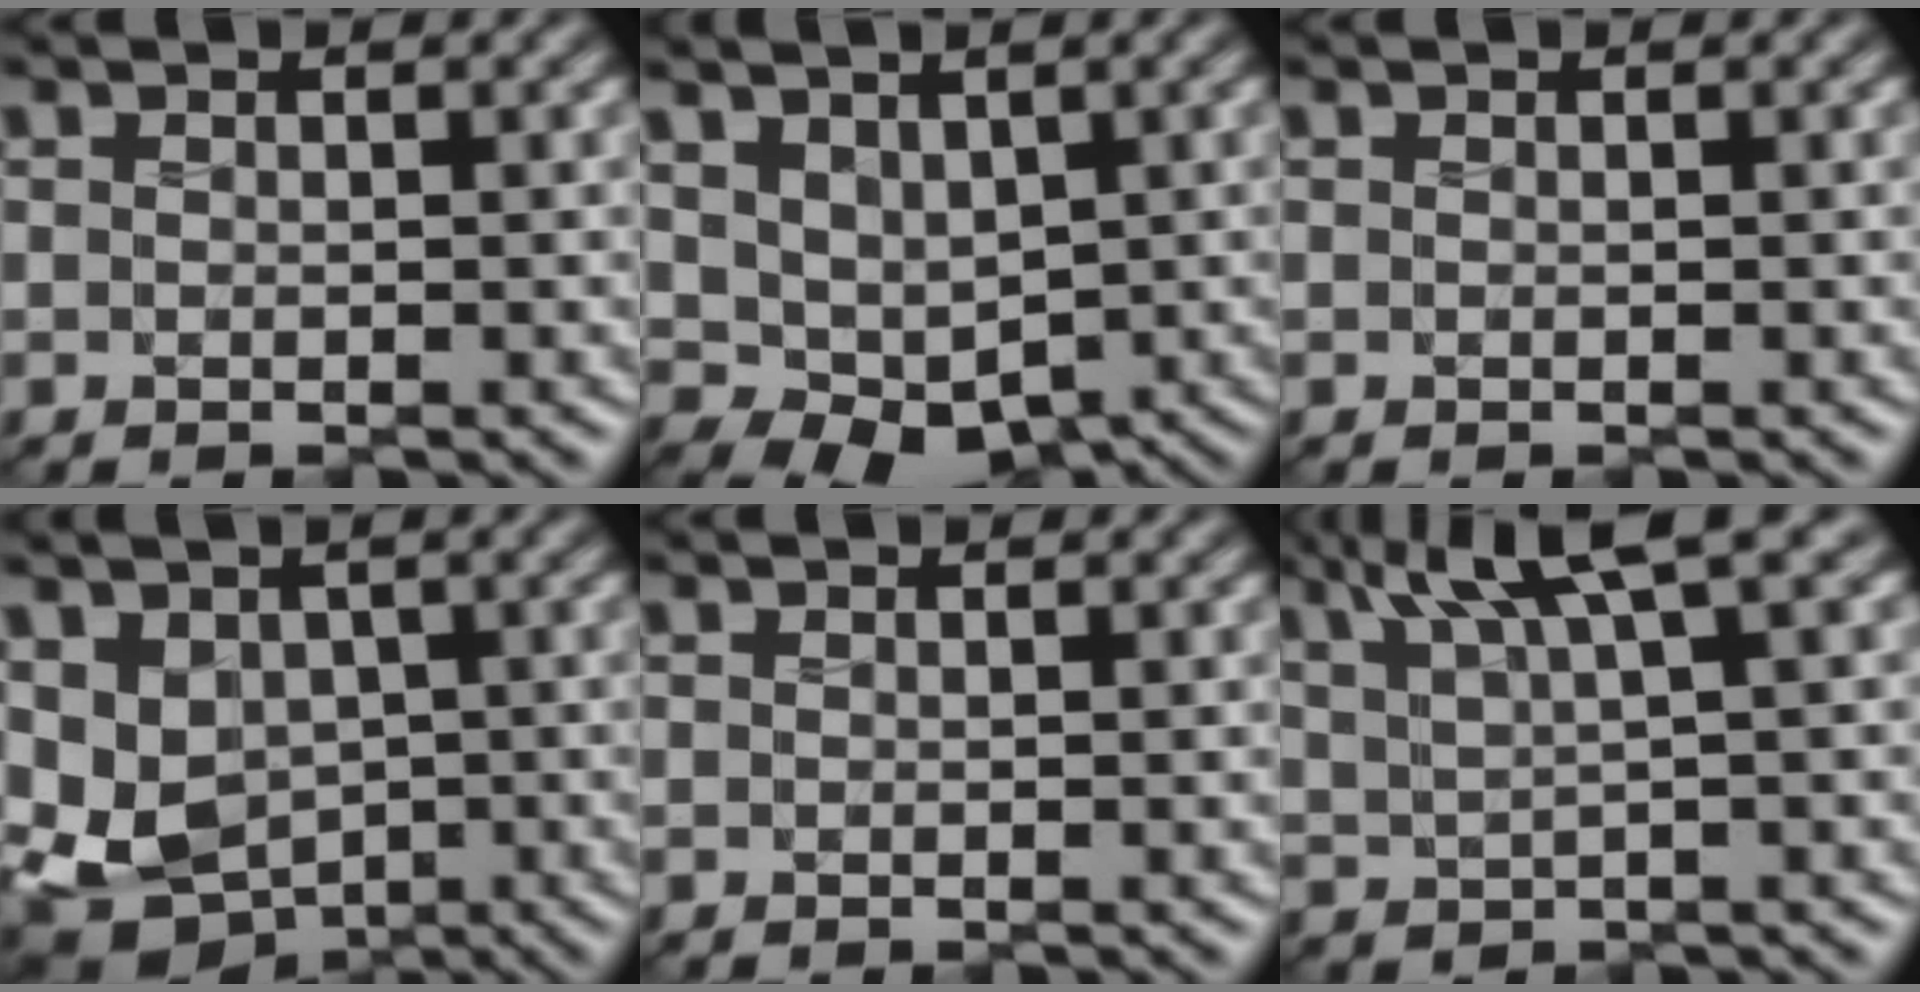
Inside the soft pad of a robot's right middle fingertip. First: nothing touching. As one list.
[{"total": 4.2, "force": [0.6, 3.3, 2.5], "torque": [-0.043, -0.005, 0.019]}, {"total": 0.0}, {"total": 7.0, "force": [-0.6, 5.8, 4.0], "torque": [-0.078, -0.010, 0.002]}, {"total": 0.0}, {"total": 6.7, "force": [4.4, 1.1, 4.9], "torque": [-0.082, 0.022, 0.076]}]